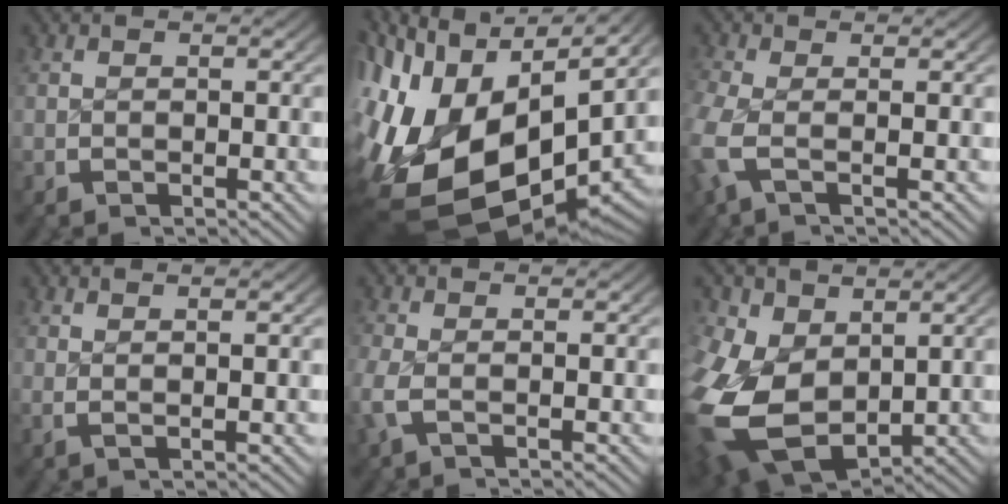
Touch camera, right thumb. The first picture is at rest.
{"total": 22.6, "force": [-2.4, 14.9, 16.9], "torque": [-0.357, -0.084, 0.005]}
{"total": 3.5, "force": [-0.7, 2.0, 2.8], "torque": [-0.101, -0.019, -0.006]}
{"total": 1.6, "force": [0.9, 0.0, 1.3], "torque": [-0.025, -0.003, 0.020]}
{"total": 2.4, "force": [-0.5, 1.2, 2.0], "torque": [-0.067, -0.011, -0.005]}
{"total": 14.5, "force": [-4.4, 10.8, 8.7], "torque": [-0.263, -0.099, -0.031]}